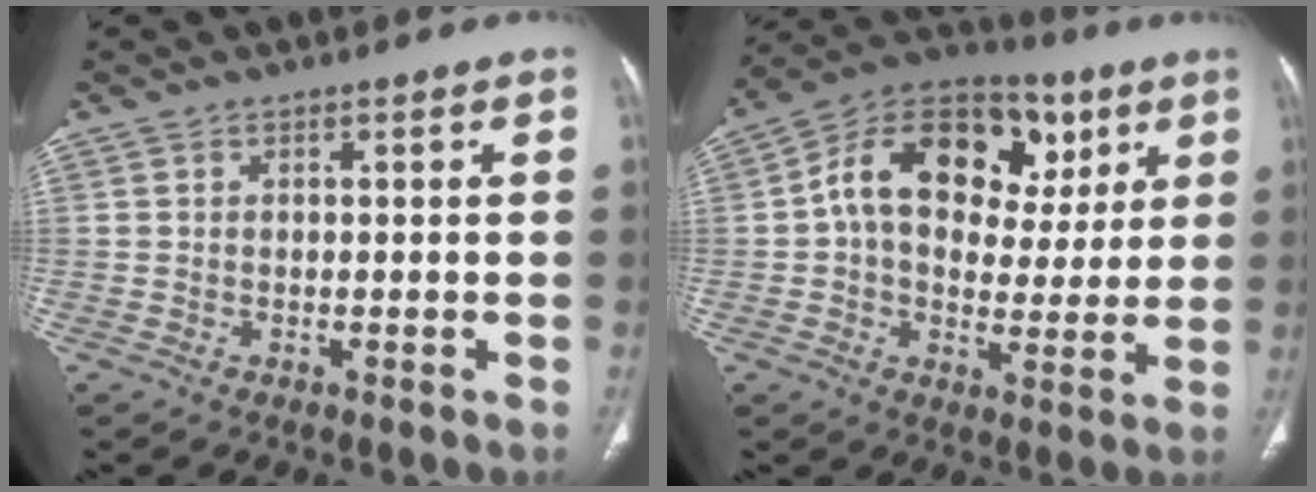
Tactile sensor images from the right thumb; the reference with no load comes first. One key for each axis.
{"total": 20.1, "fx": 5.6, "fy": 13.9, "fz": 13.4, "tx": -0.171, "ty": 0.019, "tz": 0.081}